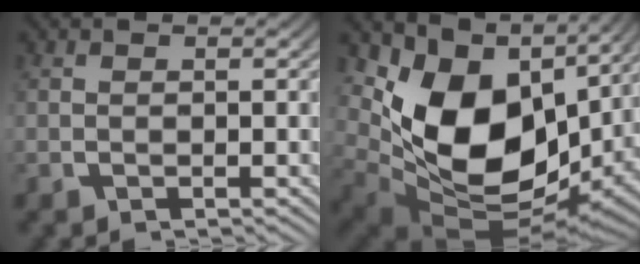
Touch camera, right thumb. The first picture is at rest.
{"total": 16.1, "force": [0.9, 9.8, 12.7], "torque": [-0.247, -0.053, 0.045]}